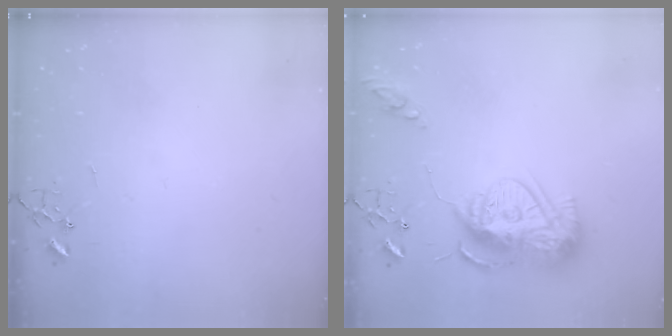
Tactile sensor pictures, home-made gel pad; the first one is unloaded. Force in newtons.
{"total": 16.0, "press": 16.0, "slide": 1.5}